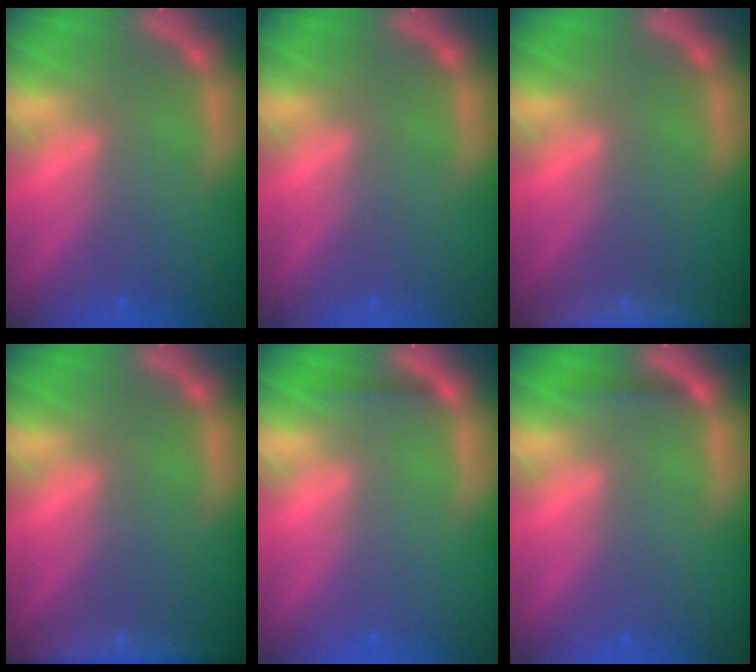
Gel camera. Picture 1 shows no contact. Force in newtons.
{"total": 0.0}
{"total": 7.5}
{"total": 5.5}
{"total": 0.9}
{"total": 0.9}